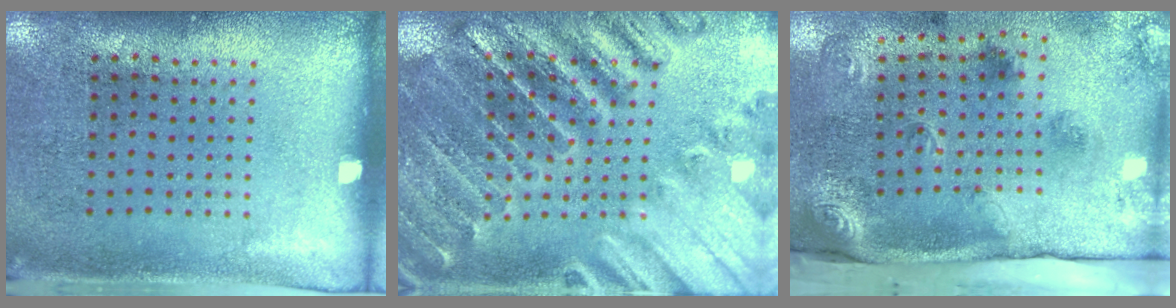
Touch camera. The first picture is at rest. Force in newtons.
{"total": 2.8, "press": 2.8, "slide": 0.4}
{"total": 3.2, "press": 2.1, "slide": 2.5}